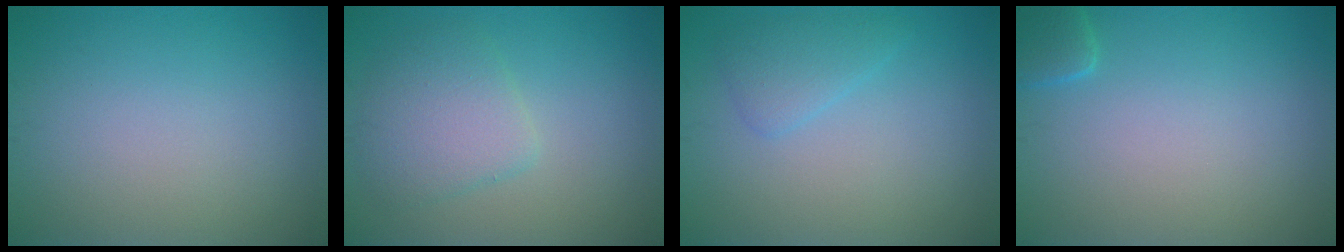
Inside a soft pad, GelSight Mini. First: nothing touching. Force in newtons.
{"total": 3.5, "press": 3.5, "slide": 0.2}
{"total": 2.0, "press": 2.0, "slide": 0.2}
{"total": 1.7, "press": 1.7, "slide": 0.2}